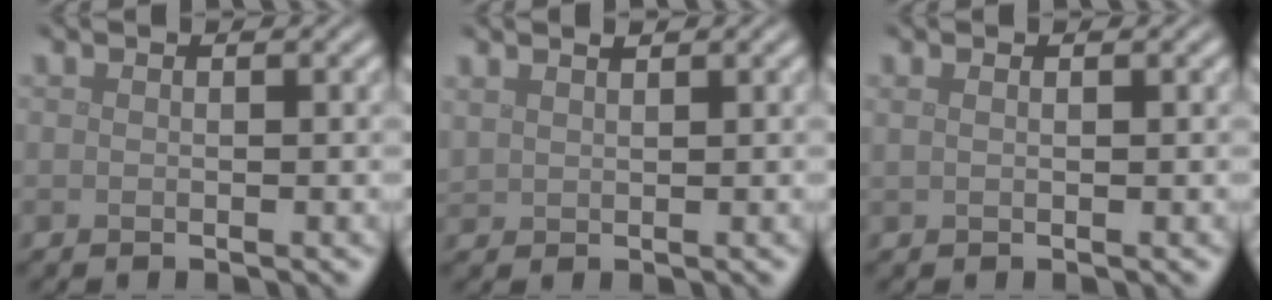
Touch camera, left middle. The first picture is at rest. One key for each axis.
{"total": 1.1, "fx": 1.0, "fy": 0.4, "fz": 0.3, "tx": -0.012, "ty": 0.002, "tz": 0.023}
{"total": 0.8, "fx": 0.5, "fy": 0.3, "fz": 0.6, "tx": -0.011, "ty": 0.000, "tz": 0.005}